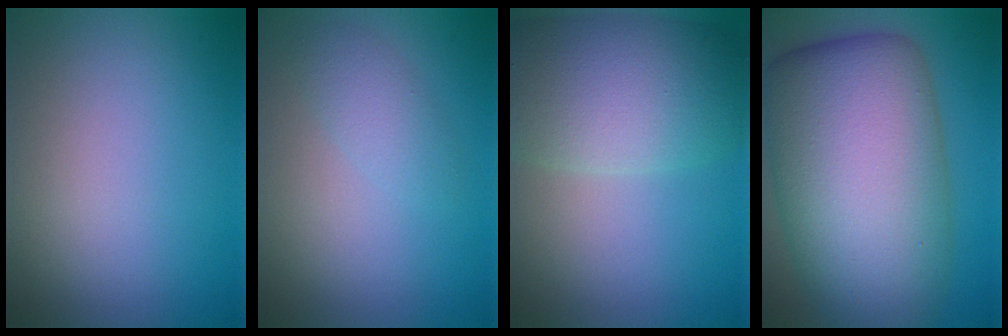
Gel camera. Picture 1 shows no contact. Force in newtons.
{"total": 1.9, "press": 1.9, "slide": 0.1}
{"total": 8.2, "press": 8.1, "slide": 0.6}
{"total": 15.7, "press": 15.7, "slide": 0.2}